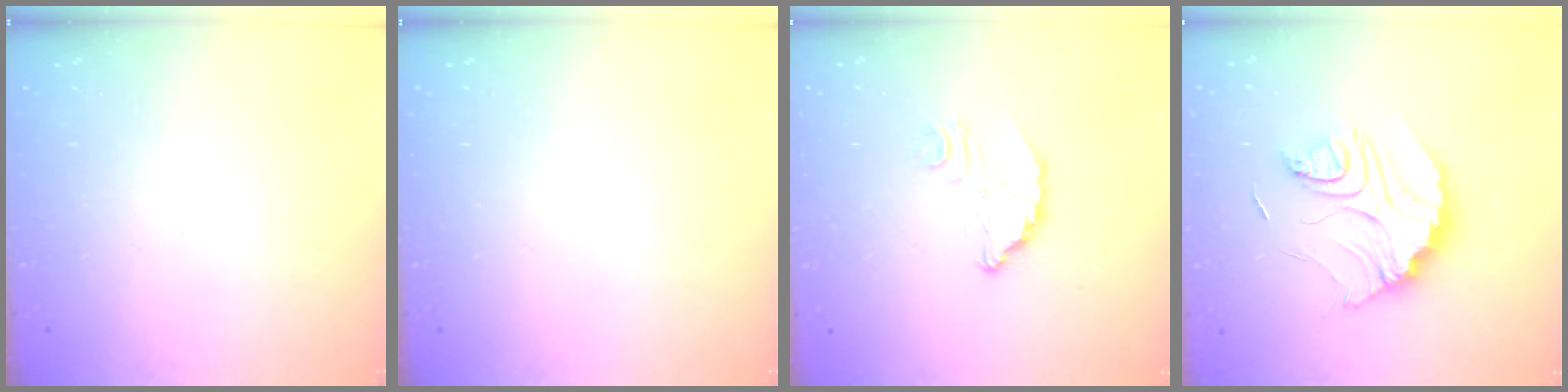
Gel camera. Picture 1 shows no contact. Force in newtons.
{"total": 0.0}
{"total": 3.1, "press": 3.1, "slide": 0.2}
{"total": 13.4, "press": 13.3, "slide": 0.9}